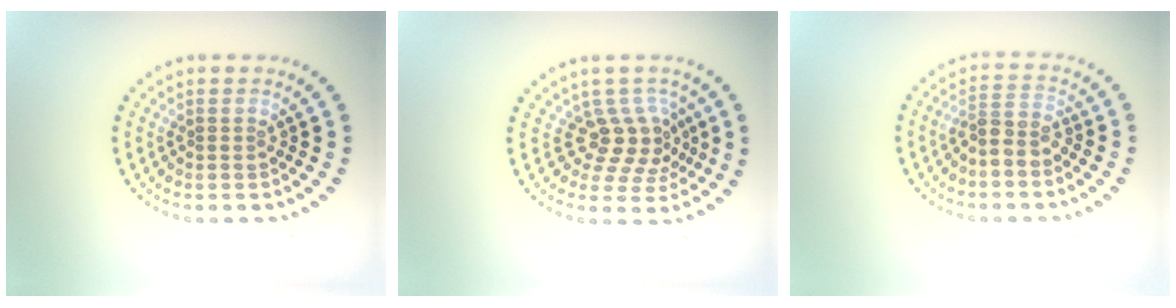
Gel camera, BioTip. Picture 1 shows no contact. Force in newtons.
{"total": 3.4, "press": 2.6, "slide": 2.2}
{"total": 2.4, "press": 1.9, "slide": 1.5}